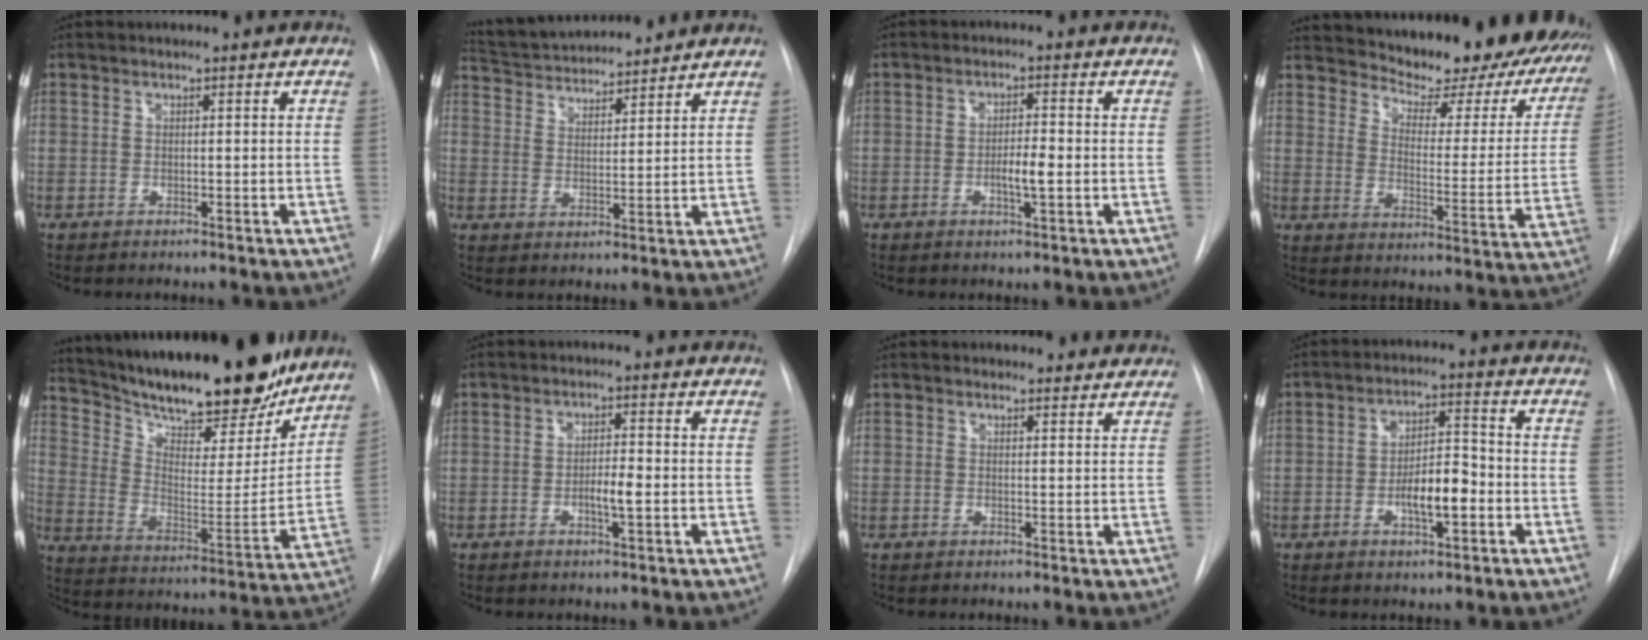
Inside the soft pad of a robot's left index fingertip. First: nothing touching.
{"total": 12.2, "force": [11.6, 1.8, 3.5], "torque": [-0.065, 0.018, 0.191]}
{"total": 3.5, "force": [-1.4, 0.5, 3.2], "torque": [-0.055, -0.007, -0.022]}
{"total": 24.6, "force": [21.6, 7.0, 9.5], "torque": [-0.137, -0.076, 0.255]}
{"total": 28.0, "force": [23.5, 7.1, 13.4], "torque": [-0.230, -0.034, 0.336]}
{"total": 3.3, "force": [-1.3, 0.5, 3.0], "torque": [-0.050, -0.006, -0.021]}
{"total": 2.6, "force": [2.3, 1.1, -0.2], "torque": [0.006, -0.009, 0.011]}
{"total": 7.1, "force": [-2.6, 2.2, 6.3], "torque": [-0.111, 0.005, -0.043]}